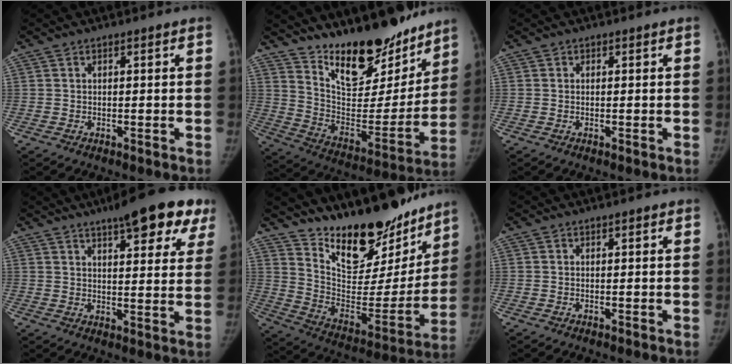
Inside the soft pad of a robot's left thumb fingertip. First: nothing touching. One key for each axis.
{"total": 22.9, "fx": 17.7, "fy": 8.8, "fz": 11.4, "tx": -0.123, "ty": -0.116, "tz": 0.291}
{"total": 0.0}
{"total": 17.4, "fx": 10.9, "fy": 5.3, "fz": 12.5, "tx": -0.135, "ty": -0.025, "tz": 0.134}
{"total": 25.4, "fx": 20.0, "fy": 10.1, "fz": 11.9, "tx": -0.143, "ty": -0.122, "tz": 0.317}
{"total": 0.8, "fx": 0.3, "fy": 0.2, "fz": 0.7, "tx": -0.012, "ty": 0.002, "tz": 0.003}